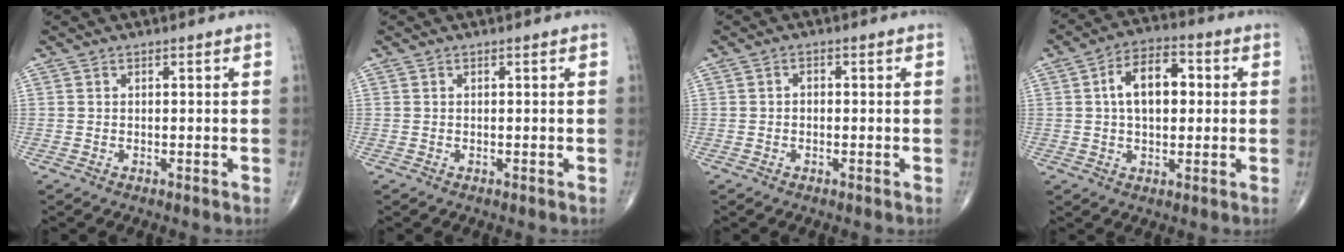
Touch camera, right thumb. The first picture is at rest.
{"total": 0.0}
{"total": 1.2, "force": [-0.1, 0.9, 0.8], "torque": [-0.008, 0.004, -0.005]}
{"total": 10.6, "force": [1.5, 6.2, 8.5], "torque": [-0.125, 0.018, 0.018]}